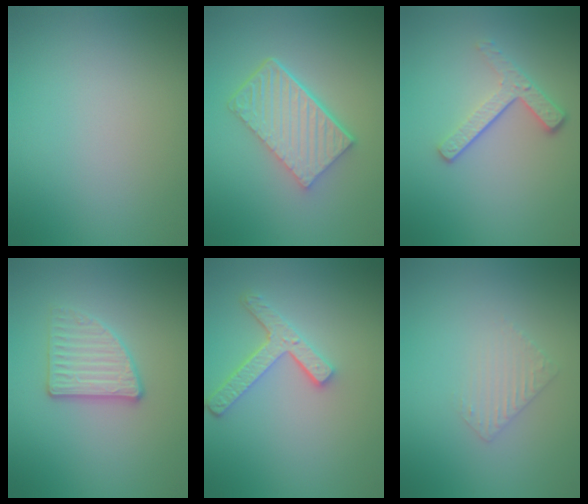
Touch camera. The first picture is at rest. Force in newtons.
{"total": 6.2, "press": 4.3, "slide": 4.4}
{"total": 3.3, "press": 2.3, "slide": 2.3}
{"total": 2.9, "press": 2.8, "slide": 0.7}
{"total": 3.8, "press": 3.0, "slide": 2.4}
{"total": 1.6, "press": 1.6, "slide": 0.4}